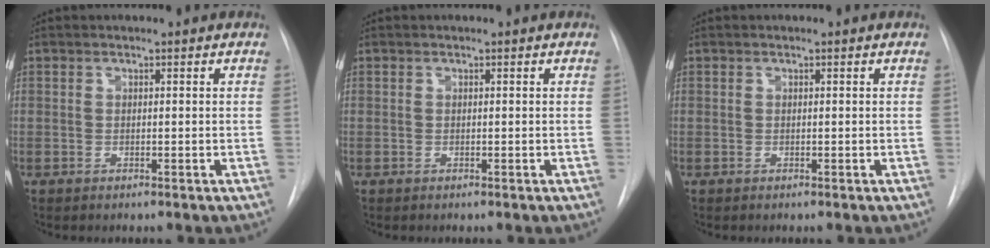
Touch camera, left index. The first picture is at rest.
{"total": 0.0}
{"total": 0.0}